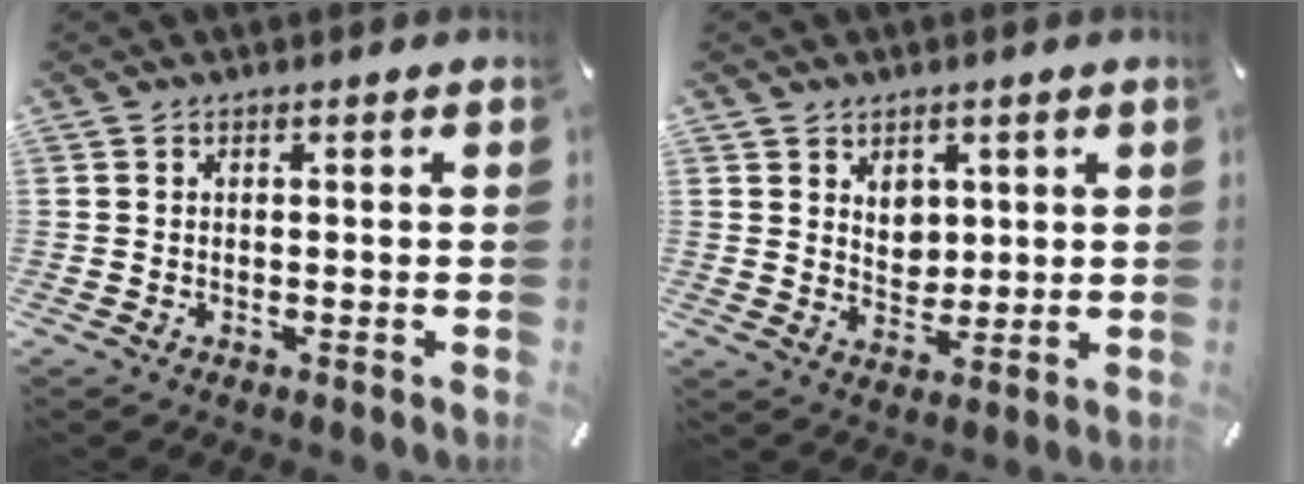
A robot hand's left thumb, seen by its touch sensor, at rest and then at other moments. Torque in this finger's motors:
{"motor_torque": [0.80, 0.70, 0.44, -0.49, 0.02]}